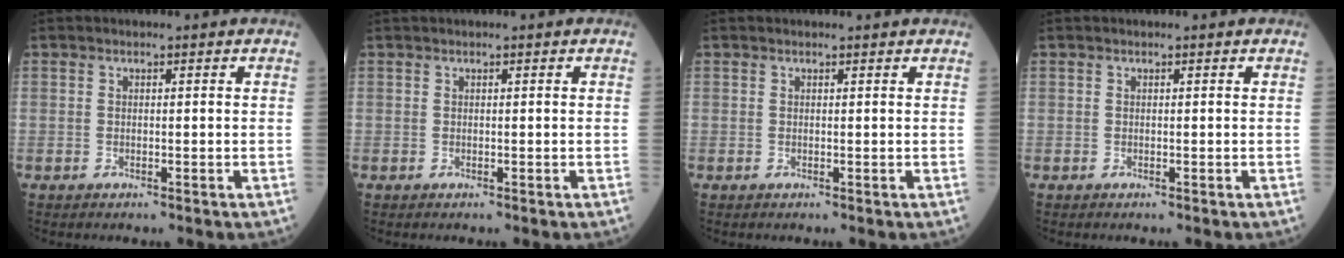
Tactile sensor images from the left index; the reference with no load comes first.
{"total": 0.0}
{"total": 1.0, "force": [1.0, -0.1, 0.2], "torque": [-0.008, 0.004, 0.012]}
{"total": 0.0}